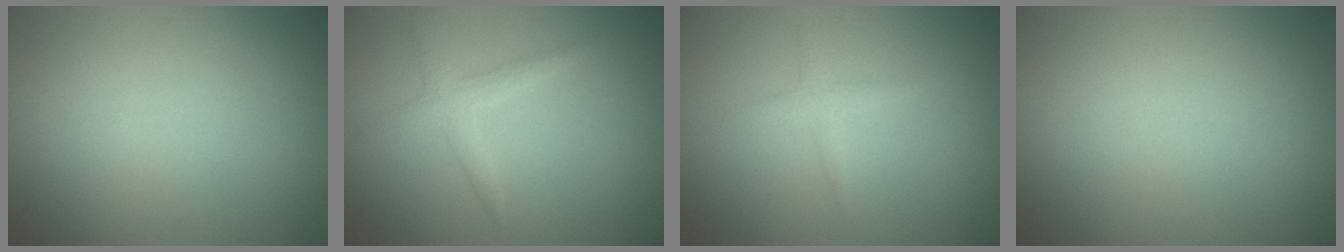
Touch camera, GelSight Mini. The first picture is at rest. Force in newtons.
{"total": 1.8, "press": 1.8, "slide": 0.1}
{"total": 1.2, "press": 1.2, "slide": 0.0}
{"total": 0.0}